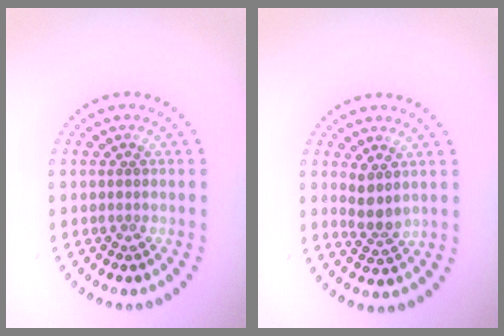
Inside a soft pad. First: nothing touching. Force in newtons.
{"total": 2.1, "press": 1.7, "slide": 1.2}